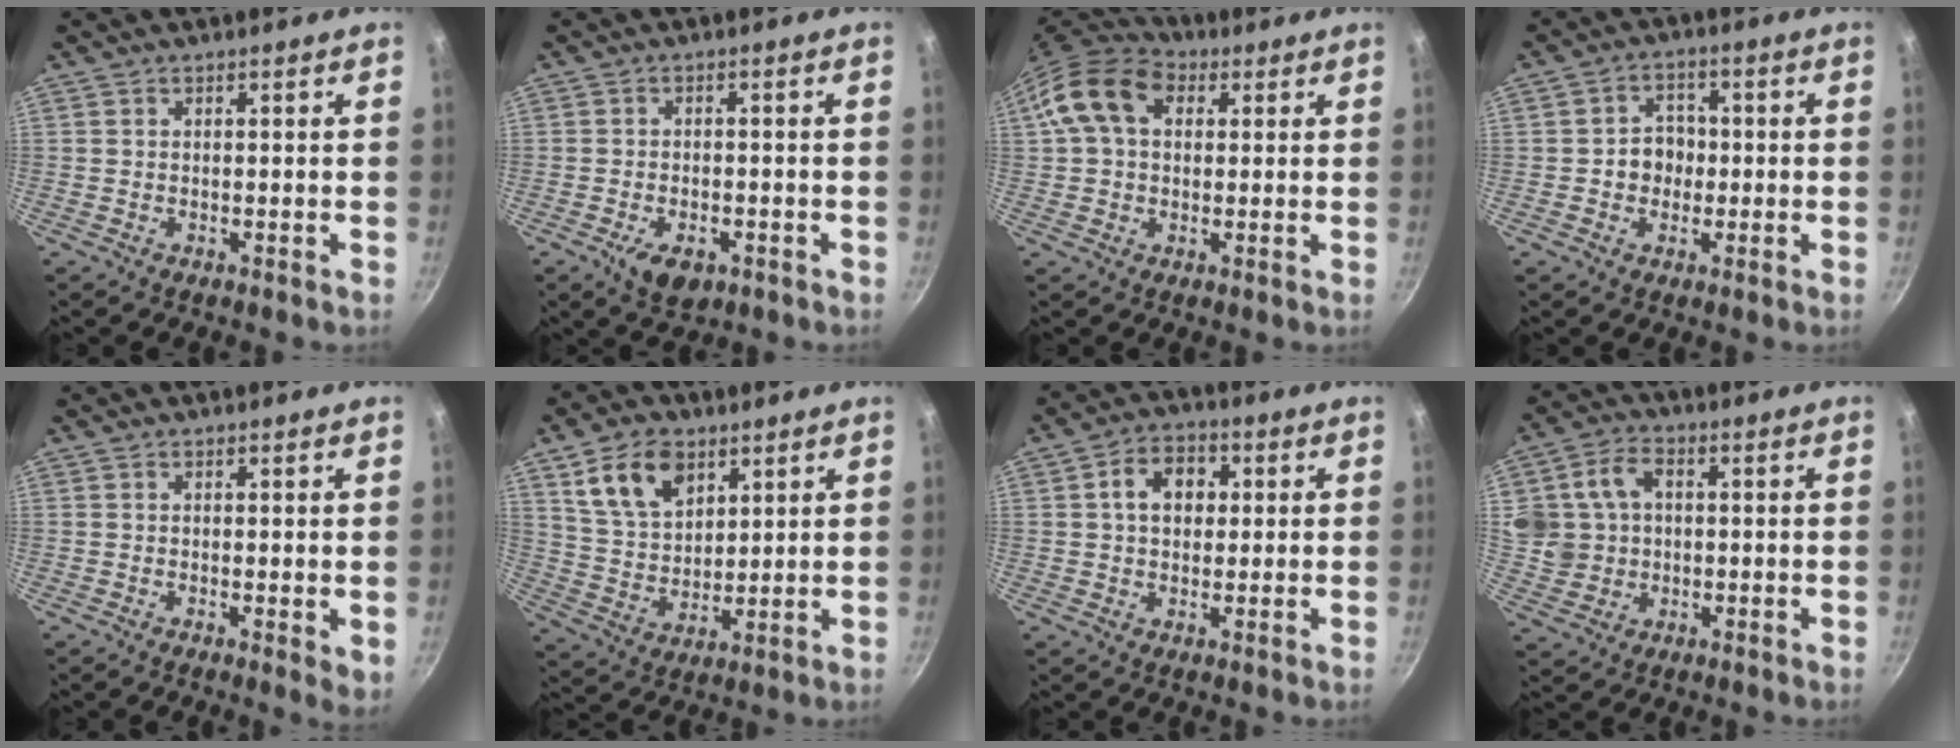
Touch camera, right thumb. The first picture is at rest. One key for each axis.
{"total": 6.0, "fx": -2.8, "fy": 3.4, "fz": 4.1, "tx": -0.060, "ty": 0.010, "tz": -0.037}
{"total": 12.5, "fx": 3.3, "fy": 8.8, "fz": 8.1, "tx": -0.127, "ty": 0.023, "tz": 0.041}
{"total": 5.4, "fx": -0.5, "fy": 4.6, "fz": 2.6, "tx": -0.004, "ty": 0.013, "tz": -0.013}
{"total": 2.7, "fx": 0.1, "fy": 1.0, "fz": 2.6, "tx": -0.031, "ty": -0.010, "tz": 0.000}
{"total": 12.3, "fx": 6.1, "fy": 8.0, "fz": 7.0, "tx": -0.100, "ty": -0.021, "tz": 0.122}
{"total": 7.6, "fx": 1.4, "fy": 5.7, "fz": 4.9, "tx": -0.054, "ty": 0.012, "tz": 0.013}
{"total": 10.0, "fx": 1.7, "fy": 8.4, "fz": 5.1, "tx": -0.075, "ty": 0.012, "tz": 0.034}